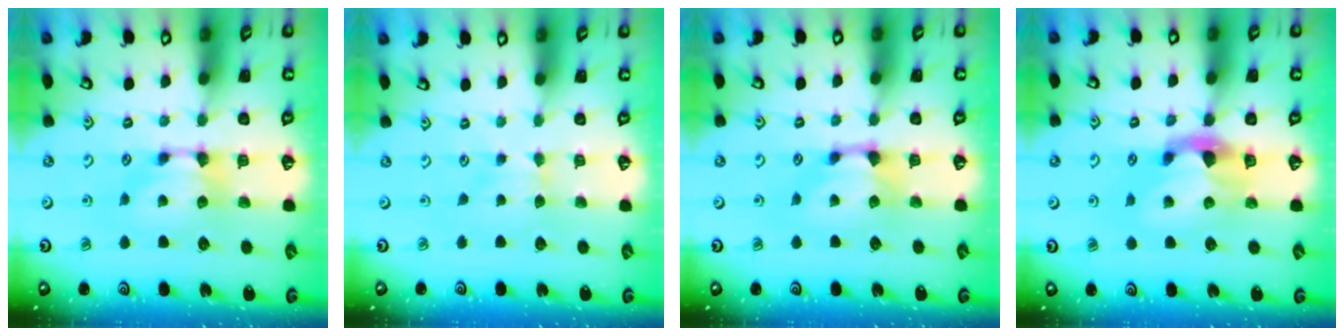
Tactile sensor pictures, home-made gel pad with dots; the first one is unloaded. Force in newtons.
{"total": 2.0, "press": 1.9, "slide": 0.5}
{"total": 1.0, "press": 0.4, "slide": 1.0}
{"total": 2.8, "press": 2.5, "slide": 1.3}